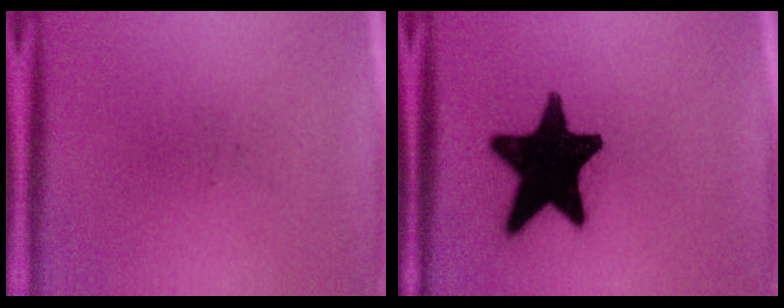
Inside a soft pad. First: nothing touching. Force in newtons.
{"total": 18.5}